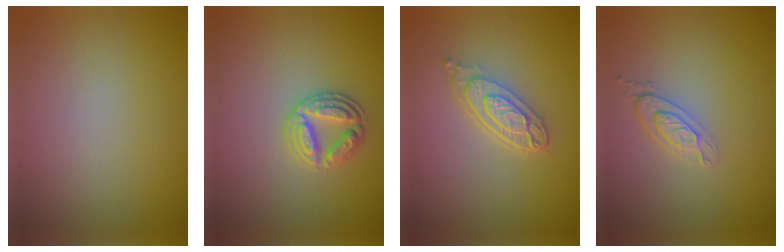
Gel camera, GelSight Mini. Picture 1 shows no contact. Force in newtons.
{"total": 2.8, "press": 2.8, "slide": 0.2}
{"total": 4.1, "press": 3.0, "slide": 2.7}
{"total": 2.1, "press": 1.9, "slide": 0.8}